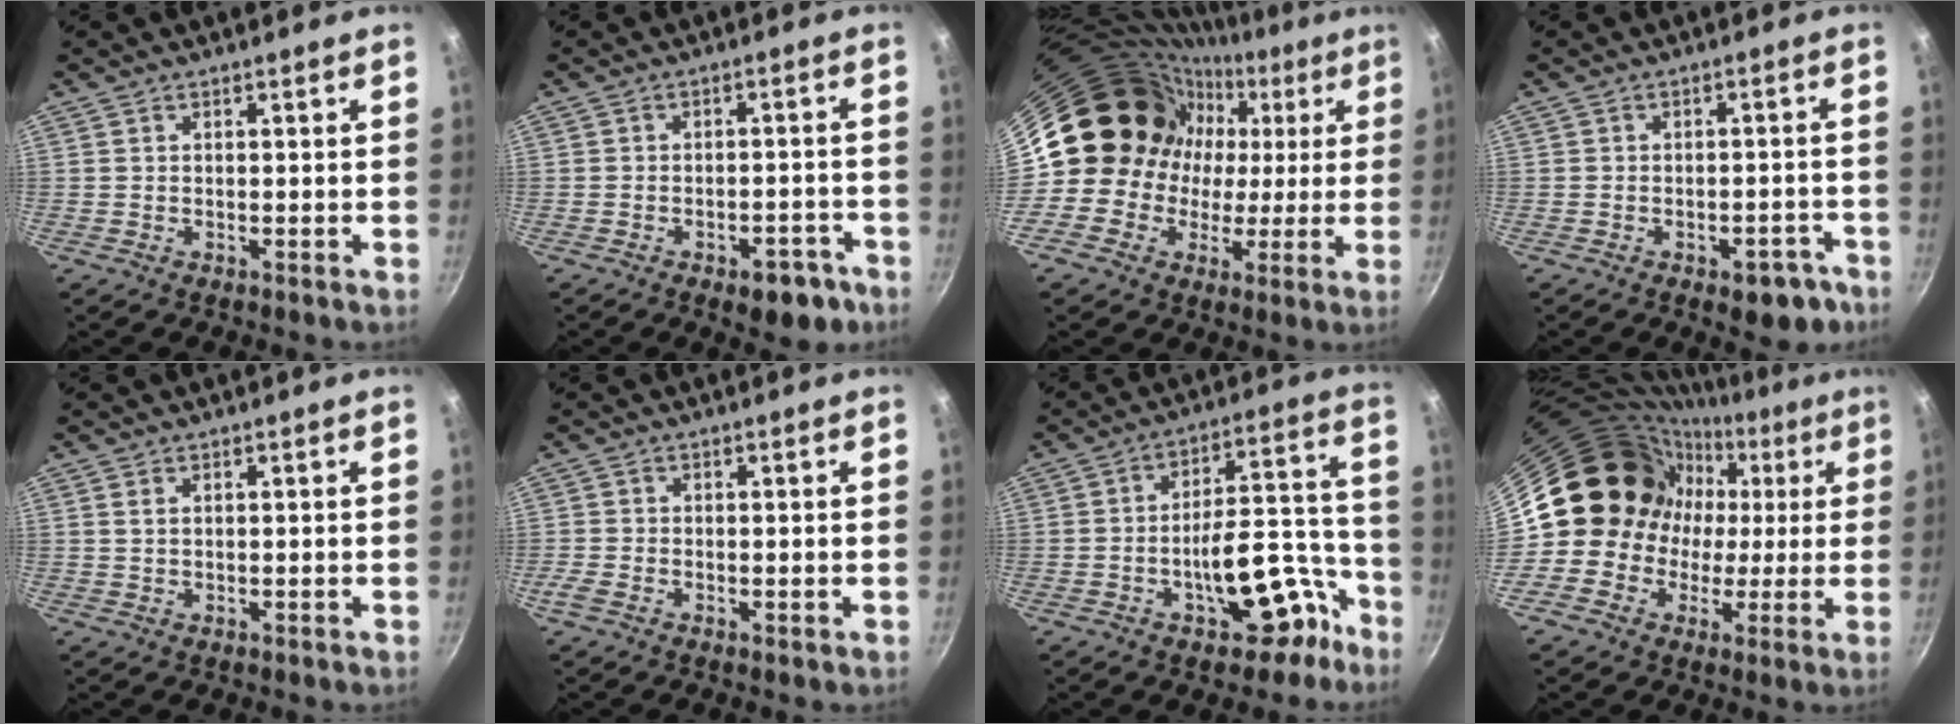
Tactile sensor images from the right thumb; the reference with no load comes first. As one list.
[{"total": 7.5, "force": [-4.3, 3.9, 4.8], "torque": [-0.027, 0.035, -0.043]}, {"total": 18.1, "force": [2.4, 16.5, 6.9], "torque": [-0.063, 0.036, 0.031]}, {"total": 7.2, "force": [-4.1, 3.9, 4.4], "torque": [-0.016, 0.037, -0.038]}, {"total": 1.0, "force": [0.5, 0.6, 0.7], "torque": [-0.013, 0.001, 0.010]}, {"total": 1.6, "force": [-0.6, 1.0, 1.1], "torque": [-0.026, 0.001, -0.017]}, {"total": 15.0, "force": [-7.4, 7.3, 10.8], "torque": [-0.085, 0.088, -0.099]}, {"total": 16.7, "force": [1.2, 15.5, 6.1], "torque": [-0.044, 0.036, 0.007]}]